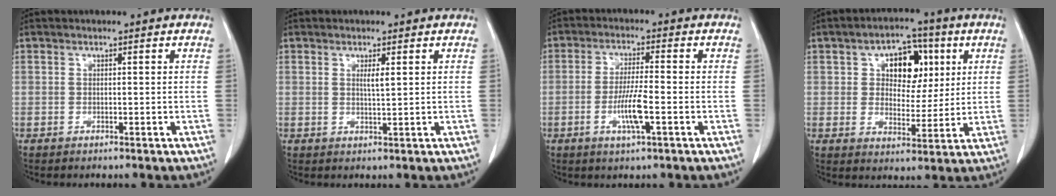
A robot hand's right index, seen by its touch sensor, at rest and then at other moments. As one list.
[{"total": 1.8, "force": [0.7, 0.0, 1.6], "torque": [-0.033, -0.004, 0.012]}, {"total": 6.2, "force": [-2.0, 0.4, 5.9], "torque": [-0.115, -0.007, -0.037]}, {"total": 9.4, "force": [3.1, 5.9, 6.7], "torque": [-0.098, 0.025, 0.052]}]